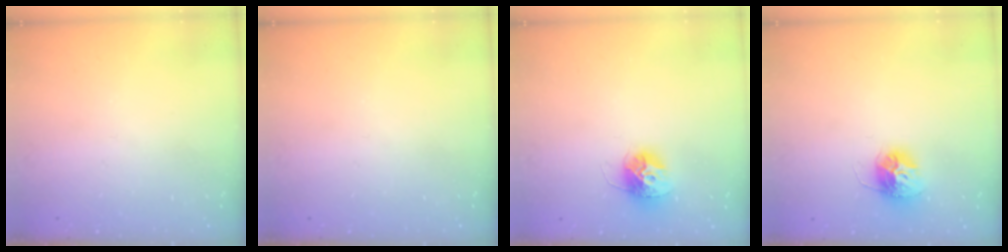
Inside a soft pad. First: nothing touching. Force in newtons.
{"total": 0.0}
{"total": 11.8, "press": 11.8, "slide": 0.9}
{"total": 12.4, "press": 12.4, "slide": 1.0}